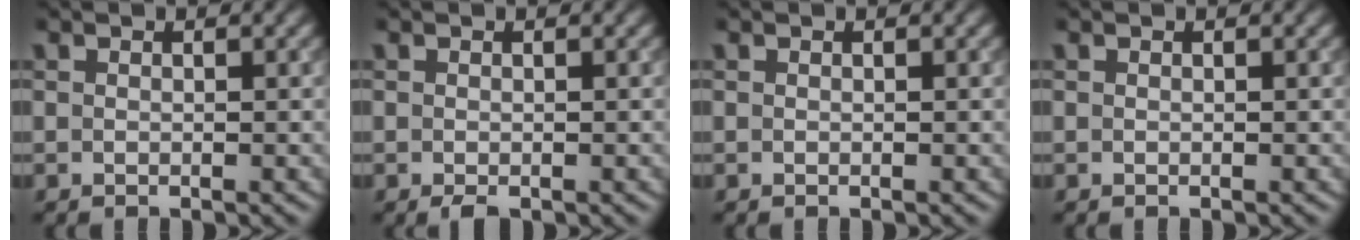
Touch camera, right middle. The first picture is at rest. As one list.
[{"total": 0.9, "force": [-0.6, 0.3, 0.6], "torque": [-0.013, -0.004, -0.007]}, {"total": 0.0}, {"total": 0.0}]